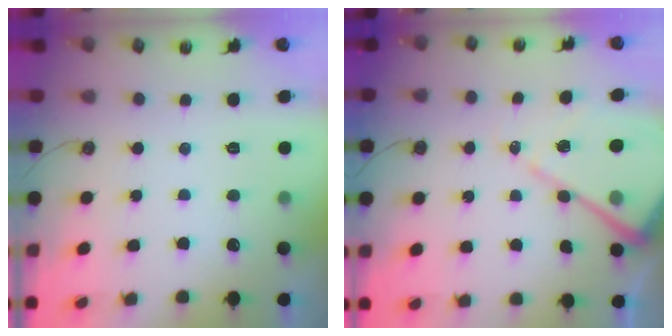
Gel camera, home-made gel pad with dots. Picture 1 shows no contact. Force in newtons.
{"total": 13.0, "press": 12.9, "slide": 1.2}